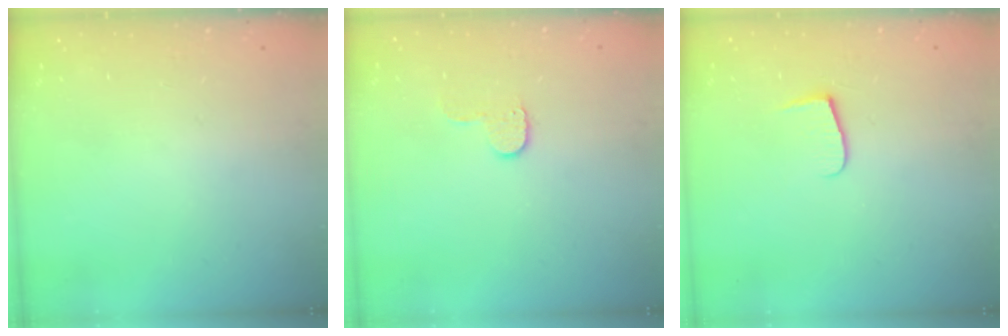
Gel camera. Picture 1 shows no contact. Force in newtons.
{"total": 5.1, "press": 5.0, "slide": 0.5}
{"total": 4.8, "press": 4.8, "slide": 0.6}